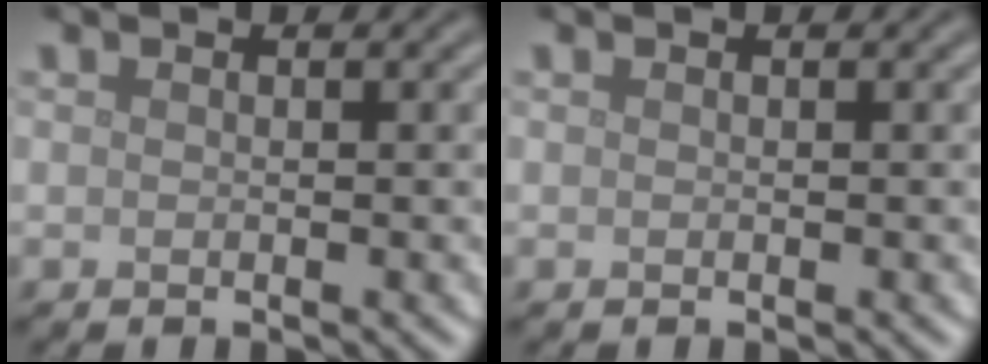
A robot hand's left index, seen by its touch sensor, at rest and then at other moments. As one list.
[{"total": 0.0}]